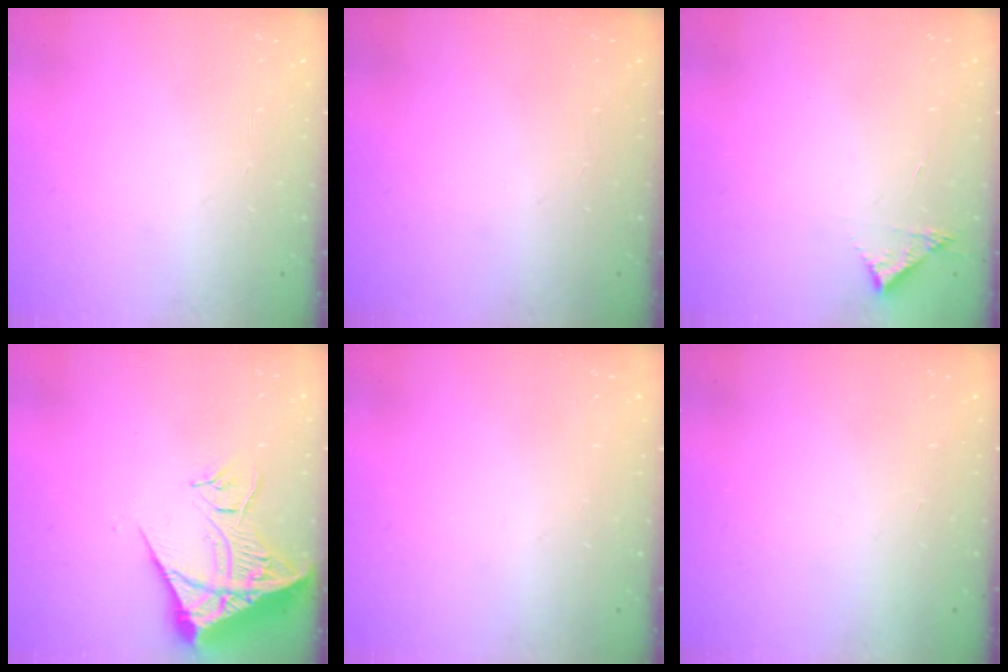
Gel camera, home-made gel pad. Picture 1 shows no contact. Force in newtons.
{"total": 0.0}
{"total": 3.6, "press": 3.6, "slide": 0.1}
{"total": 13.5, "press": 13.4, "slide": 1.8}
{"total": 0.0}
{"total": 1.5, "press": 1.5, "slide": 0.1}